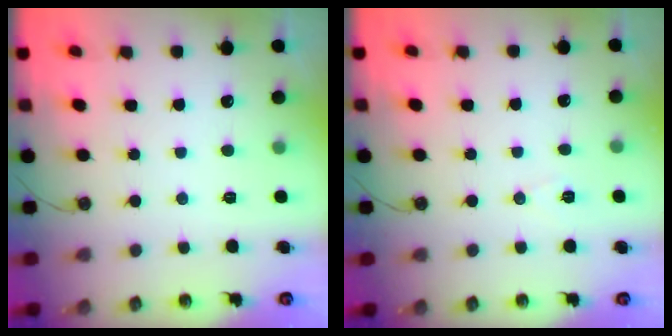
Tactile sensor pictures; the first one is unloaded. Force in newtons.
{"total": 5.6, "press": 3.4, "slide": 4.5}